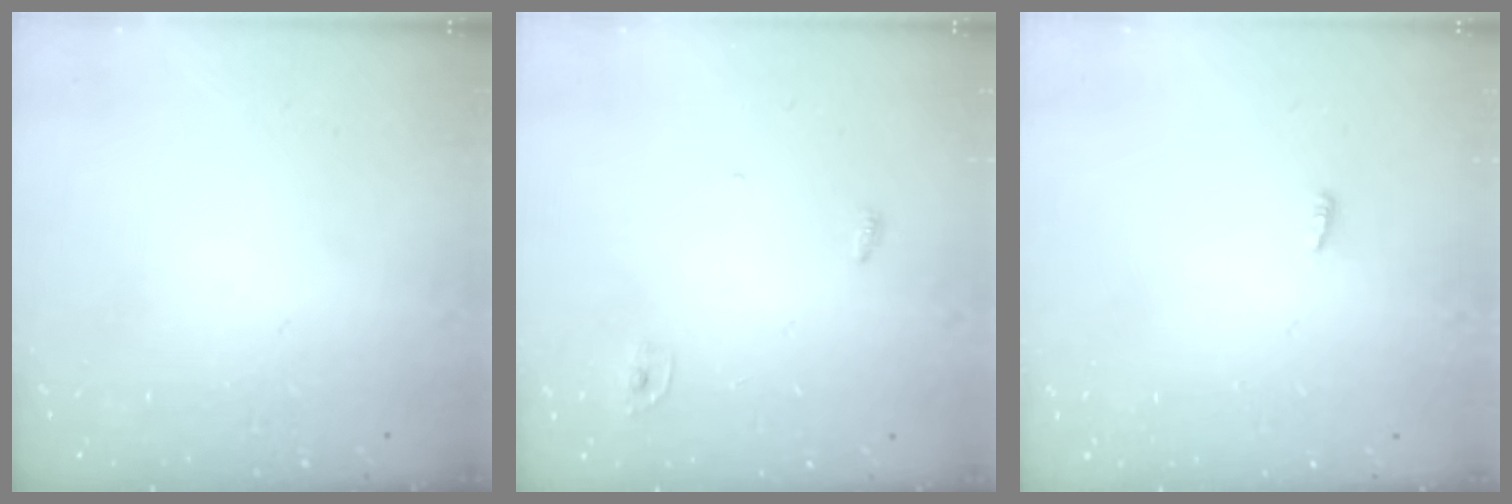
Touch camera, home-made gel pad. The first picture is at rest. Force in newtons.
{"total": 2.8, "press": 2.8, "slide": 0.1}
{"total": 2.8, "press": 2.7, "slide": 0.8}